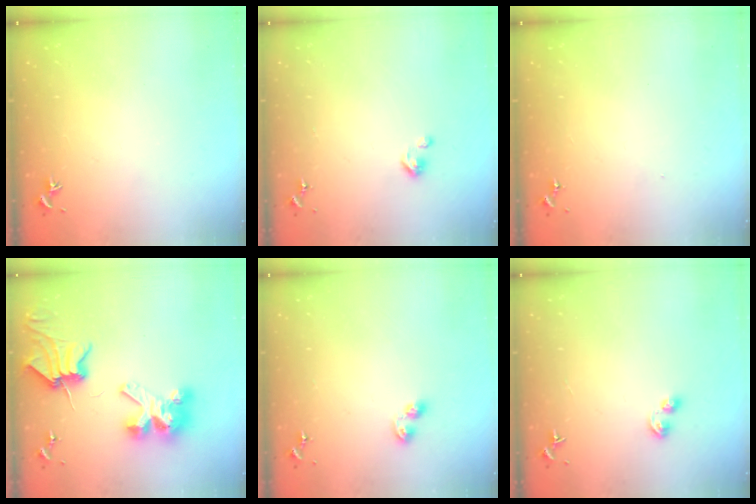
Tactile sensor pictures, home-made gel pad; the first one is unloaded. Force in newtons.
{"total": 4.3, "press": 4.3, "slide": 0.4}
{"total": 0.0}
{"total": 10.3, "press": 10.2, "slide": 1.4}
{"total": 4.3, "press": 4.3, "slide": 0.3}
{"total": 4.9, "press": 4.9, "slide": 0.8}